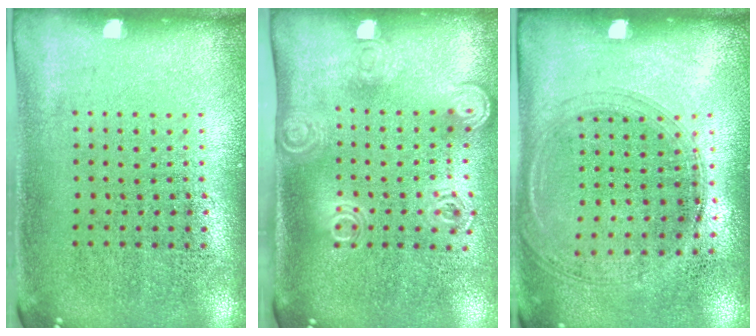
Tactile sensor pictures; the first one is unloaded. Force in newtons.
{"total": 2.0, "press": 1.5, "slide": 1.3}
{"total": 1.3, "press": 1.2, "slide": 0.6}